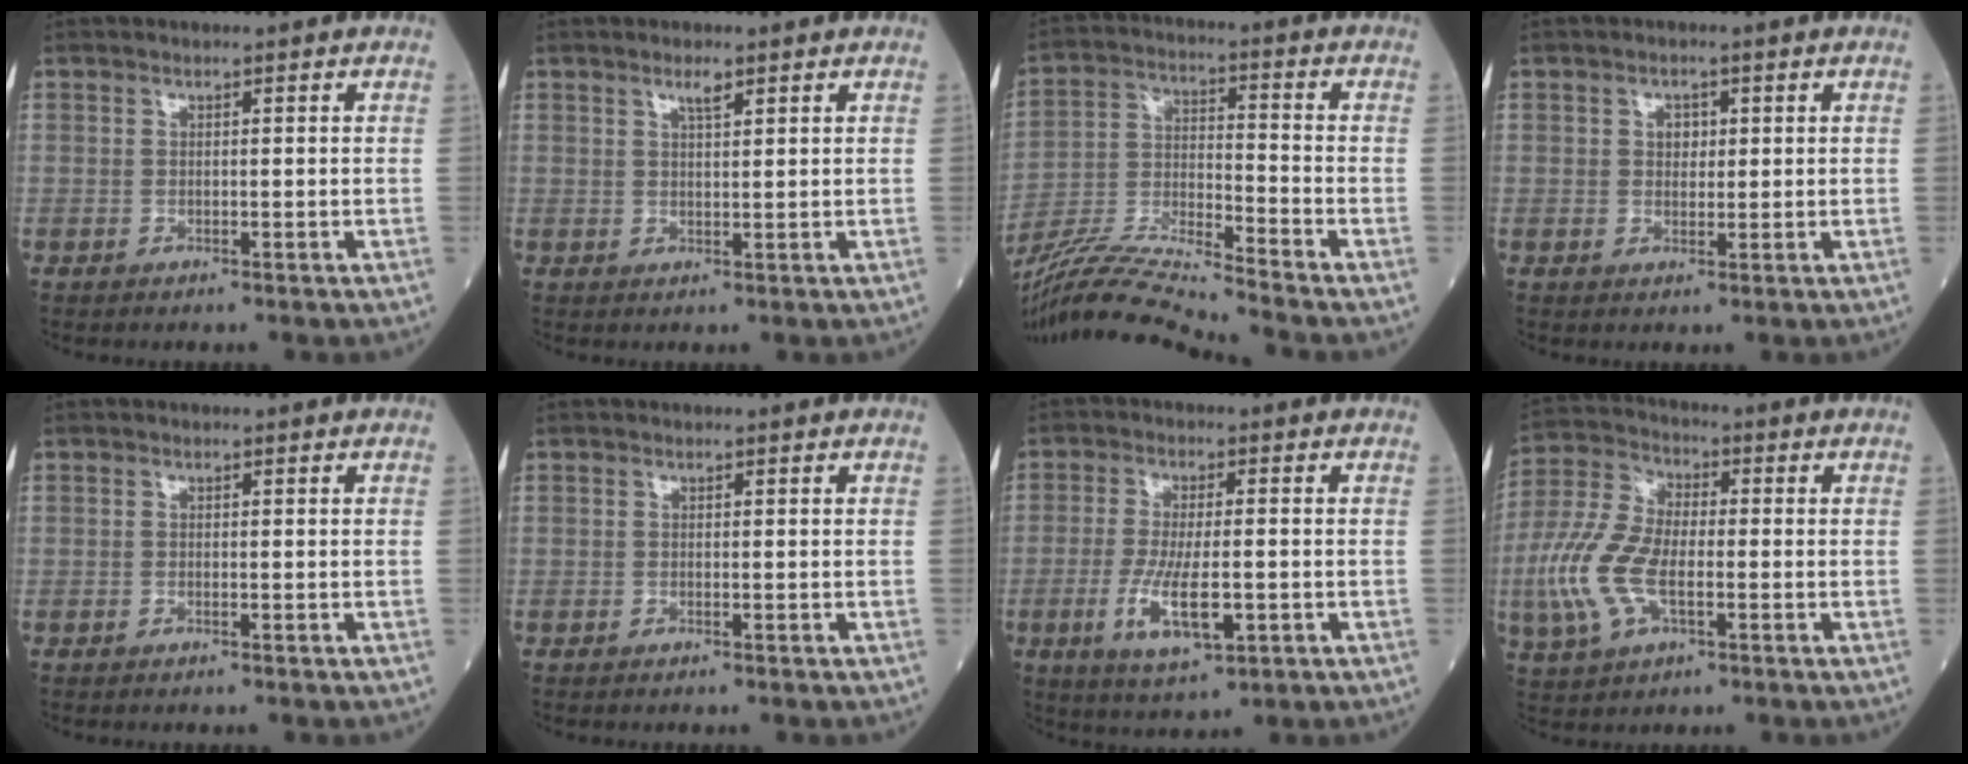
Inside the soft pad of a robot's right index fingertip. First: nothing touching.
{"total": 1.9, "force": [1.3, 0.3, 1.4], "torque": [-0.027, -0.001, 0.023]}
{"total": 13.4, "force": [-12.5, -2.5, 4.2], "torque": [-0.083, -0.003, -0.233]}
{"total": 2.0, "force": [0.5, 1.5, 1.2], "torque": [-0.015, 0.002, 0.007]}
{"total": 0.0}
{"total": 0.0}
{"total": 8.3, "force": [-2.2, 2.2, 7.7], "torque": [-0.153, -0.017, -0.037]}
{"total": 11.5, "force": [-2.4, 5.7, 9.7], "torque": [-0.236, 0.007, -0.050]}